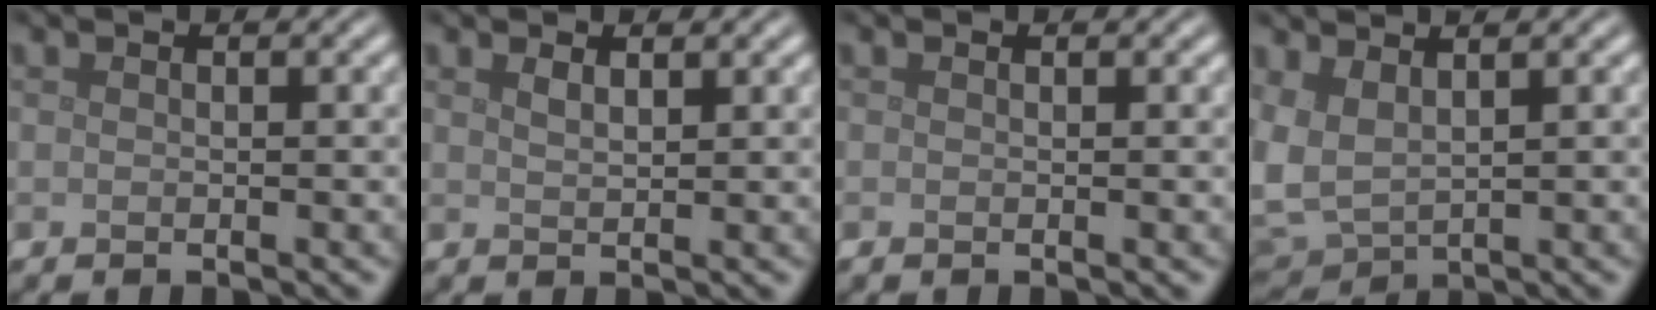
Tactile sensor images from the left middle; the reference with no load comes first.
{"total": 1.1, "force": [0.8, 0.3, 0.7], "torque": [-0.014, 0.001, 0.016]}
{"total": 0.0}
{"total": 3.9, "force": [1.4, 1.9, 3.1], "torque": [-0.089, 0.000, 0.030]}